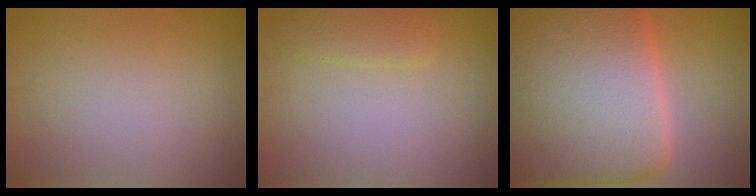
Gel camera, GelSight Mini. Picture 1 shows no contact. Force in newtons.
{"total": 1.8, "press": 1.8, "slide": 0.2}
{"total": 23.5, "press": 23.5, "slide": 1.1}